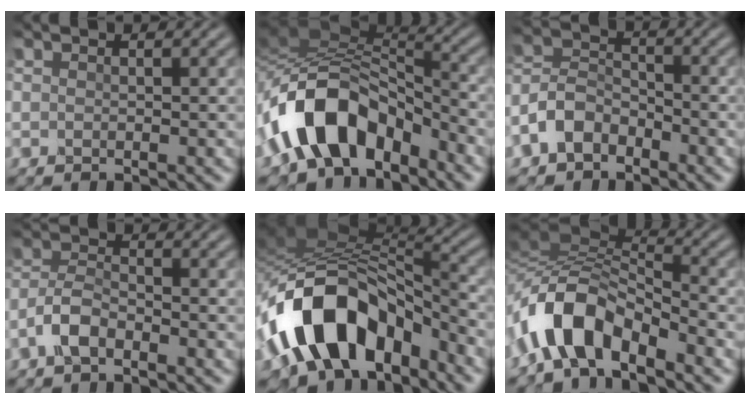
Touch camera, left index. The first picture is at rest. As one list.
[{"total": 10.6, "force": [-4.7, 6.2, 7.2], "torque": [-0.129, 0.024, -0.093]}, {"total": 4.5, "force": [-2.9, 2.9, 1.9], "torque": [-0.046, 0.008, -0.069]}, {"total": 2.7, "force": [-1.9, 0.8, 1.7], "torque": [-0.043, 0.013, -0.045]}, {"total": 12.5, "force": [-5.7, 7.5, 8.2], "torque": [-0.143, 0.023, -0.109]}, {"total": 7.1, "force": [-4.0, 2.7, 5.2], "torque": [-0.098, 0.014, -0.083]}]